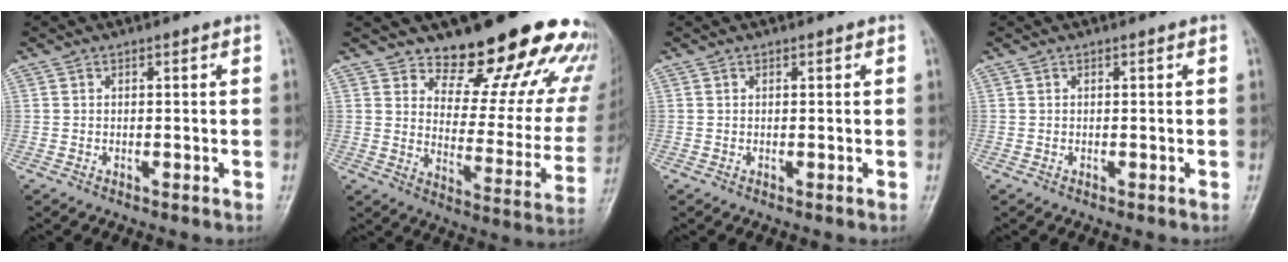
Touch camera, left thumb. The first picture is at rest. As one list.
[{"total": 21.3, "force": [17.1, 8.2, 9.8], "torque": [-0.072, -0.118, 0.221]}, {"total": 0.0}, {"total": 0.0}]